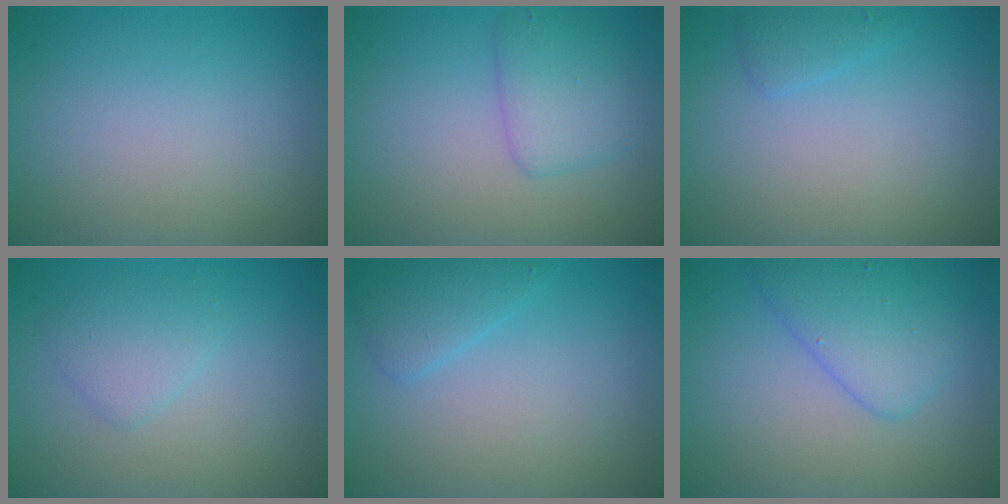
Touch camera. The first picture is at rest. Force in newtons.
{"total": 3.0, "press": 3.0, "slide": 0.2}
{"total": 1.2, "press": 1.2, "slide": 0.1}
{"total": 2.0, "press": 2.0, "slide": 0.1}
{"total": 2.1, "press": 2.0, "slide": 0.2}
{"total": 4.1, "press": 4.0, "slide": 0.3}